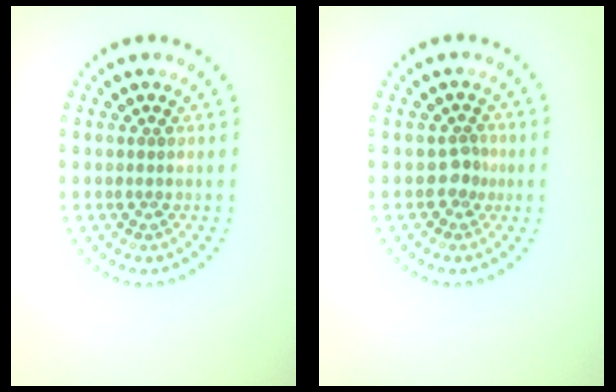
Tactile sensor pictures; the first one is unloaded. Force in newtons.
{"total": 1.5, "press": 1.1, "slide": 1.0}